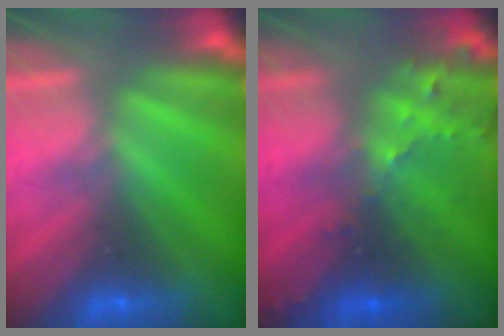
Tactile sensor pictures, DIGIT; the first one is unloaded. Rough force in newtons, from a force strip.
{"total": 9.2}